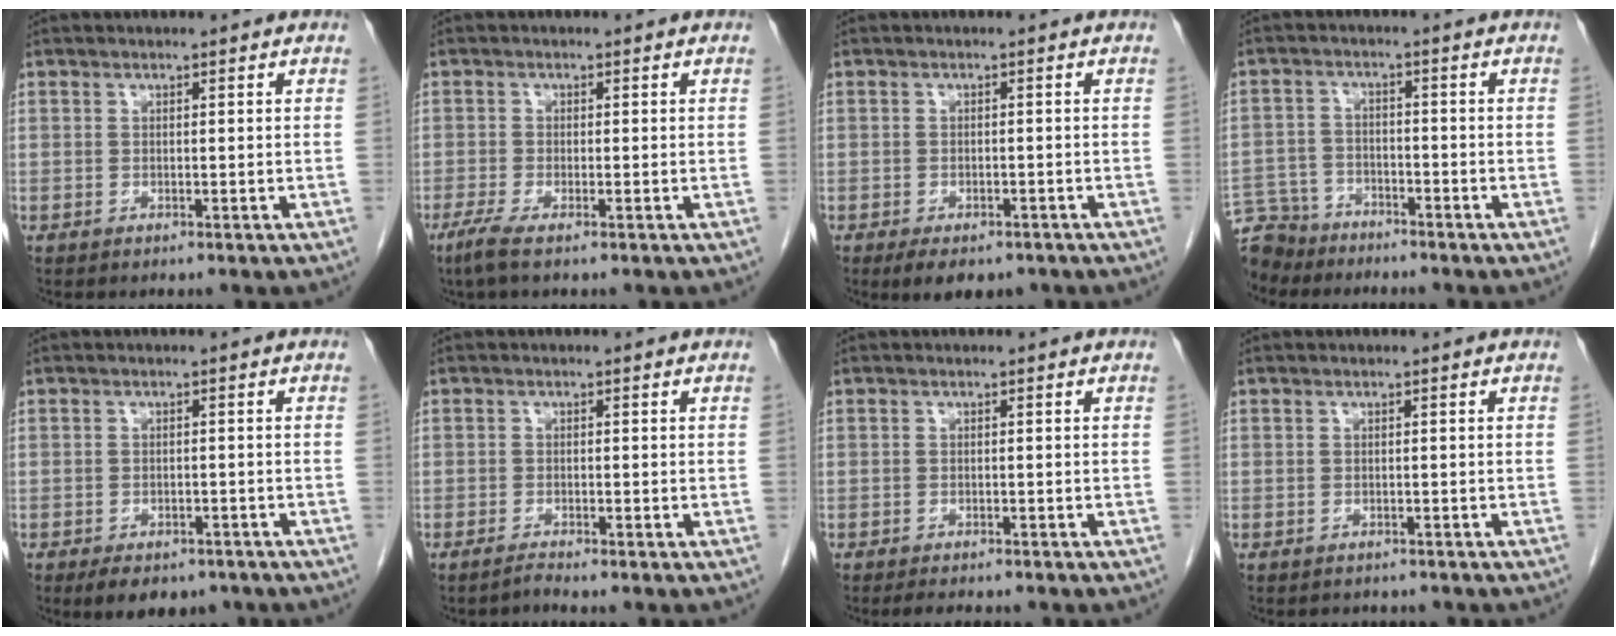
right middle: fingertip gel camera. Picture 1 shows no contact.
{"total": 2.7, "force": [-1.6, 0.2, 2.1], "torque": [-0.051, -0.009, -0.036]}
{"total": 6.2, "force": [-4.5, 3.0, 3.0], "torque": [-0.037, -0.003, -0.062]}
{"total": 8.7, "force": [-7.8, 3.8, 0.6], "torque": [-0.022, 0.000, -0.139]}
{"total": 7.5, "force": [-5.7, 3.7, 3.3], "torque": [-0.037, 0.002, -0.076]}
{"total": 1.0, "force": [-0.9, -0.3, 0.2], "torque": [-0.003, -0.003, -0.015]}
{"total": 3.3, "force": [-2.8, 0.7, 1.5], "torque": [-0.024, -0.006, -0.035]}
{"total": 2.7, "force": [-2.4, 1.1, 0.6], "torque": [-0.011, -0.001, -0.028]}